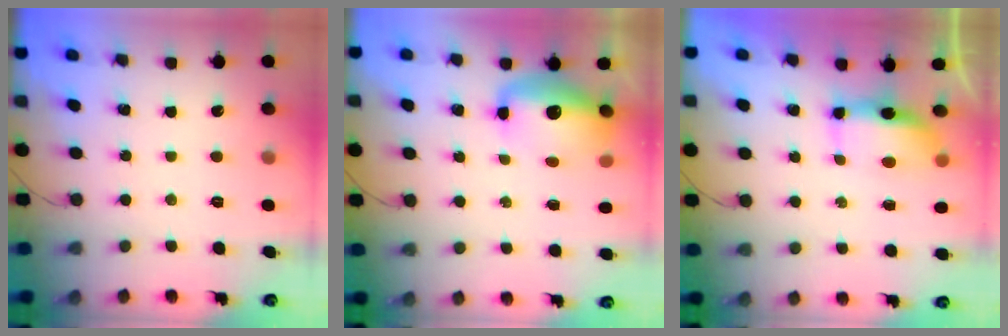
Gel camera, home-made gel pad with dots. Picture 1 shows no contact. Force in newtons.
{"total": 12.0, "press": 11.6, "slide": 2.8}
{"total": 6.2, "press": 6.1, "slide": 1.2}